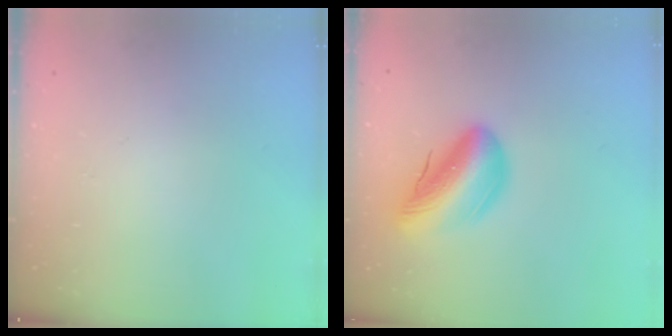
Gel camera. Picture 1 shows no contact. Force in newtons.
{"total": 16.0, "press": 15.5, "slide": 4.1}